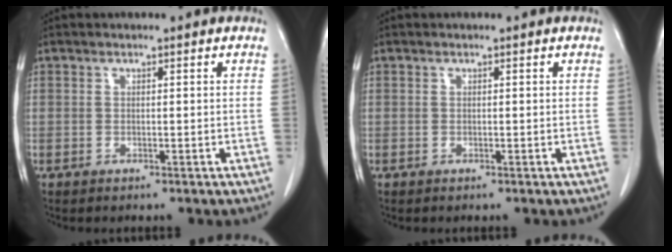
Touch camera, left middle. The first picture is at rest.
{"total": 0.0}